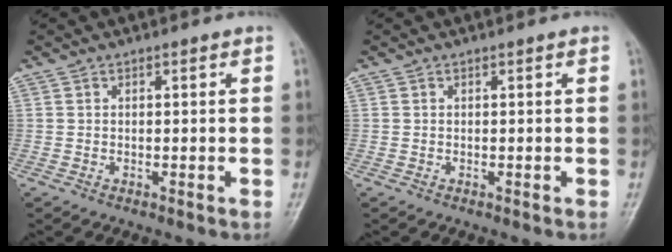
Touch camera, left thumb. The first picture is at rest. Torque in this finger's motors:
{"motor_torque": [0.00, 0.00, 0.00, -0.01, 0.00]}